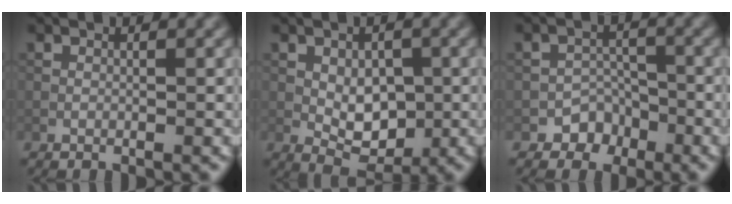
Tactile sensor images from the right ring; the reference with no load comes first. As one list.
[{"total": 4.0, "force": [-0.3, 2.6, 3.1], "torque": [-0.047, -0.004, -0.001]}, {"total": 2.9, "force": [-2.0, 2.1, 0.3], "torque": [0.016, 0.013, -0.029]}]